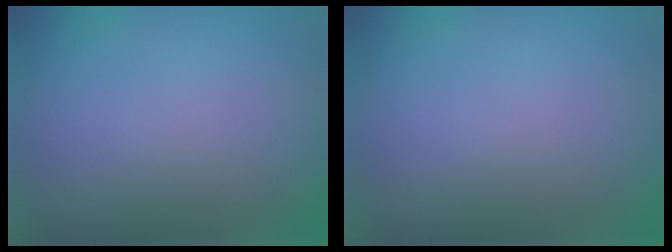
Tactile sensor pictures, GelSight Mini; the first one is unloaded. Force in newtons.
{"total": 0.0}